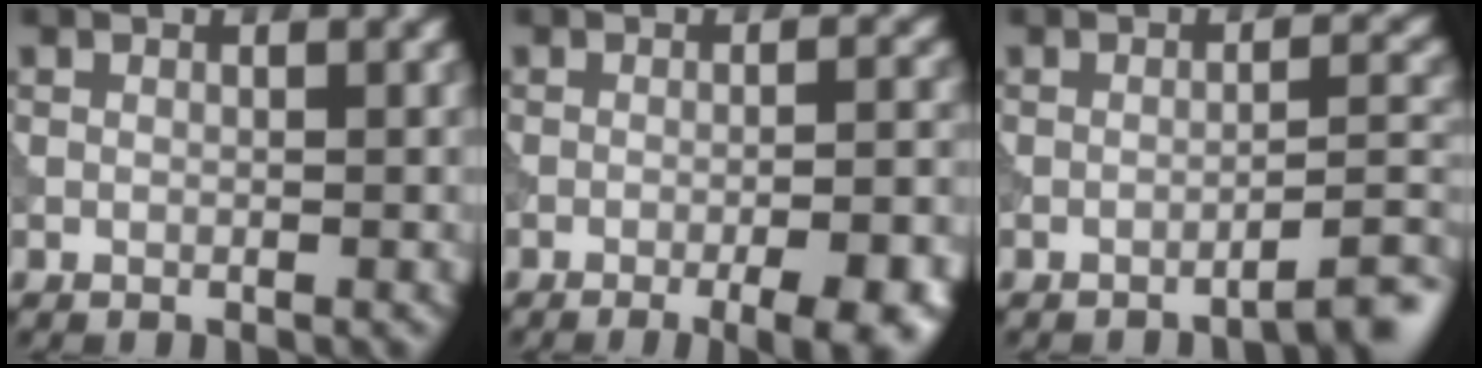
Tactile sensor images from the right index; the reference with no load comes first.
{"total": 8.5, "force": [-4.6, 2.7, 6.6], "torque": [-0.062, 0.002, -0.045]}
{"total": 3.6, "force": [-2.6, 0.5, 2.4], "torque": [-0.021, 0.016, -0.048]}